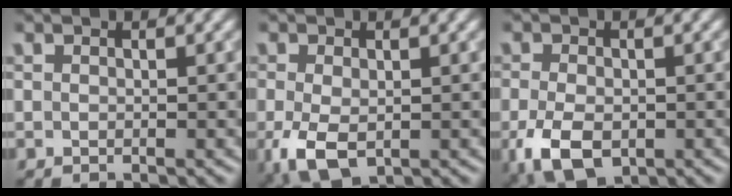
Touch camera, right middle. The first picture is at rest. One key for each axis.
{"total": 4.7, "fx": -1.3, "fy": 2.7, "fz": 3.5, "tx": -0.083, "ty": -0.014, "tz": -0.021}
{"total": 5.8, "fx": -2.2, "fy": 3.5, "fz": 4.1, "tx": -0.090, "ty": -0.013, "tz": -0.042}